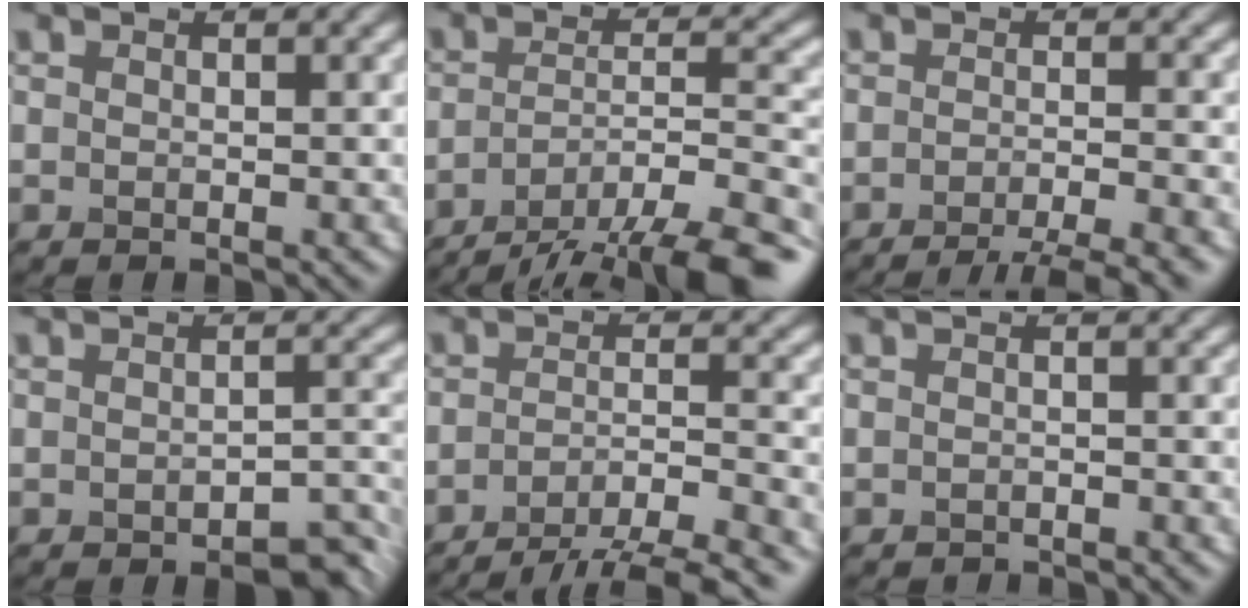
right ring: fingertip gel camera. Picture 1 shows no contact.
{"total": 12.2, "force": [-9.3, 3.4, 7.2], "torque": [-0.110, -0.011, -0.135]}
{"total": 5.5, "force": [-3.9, 1.0, 3.8], "torque": [-0.048, -0.003, -0.060]}
{"total": 2.7, "force": [-1.8, 0.8, 1.8], "torque": [-0.022, 0.006, -0.025]}
{"total": 7.0, "force": [-5.4, 1.6, 4.3], "torque": [-0.059, -0.001, -0.080]}
{"total": 1.3, "force": [-1.3, 0.1, 0.0], "torque": [0.002, -0.005, -0.022]}